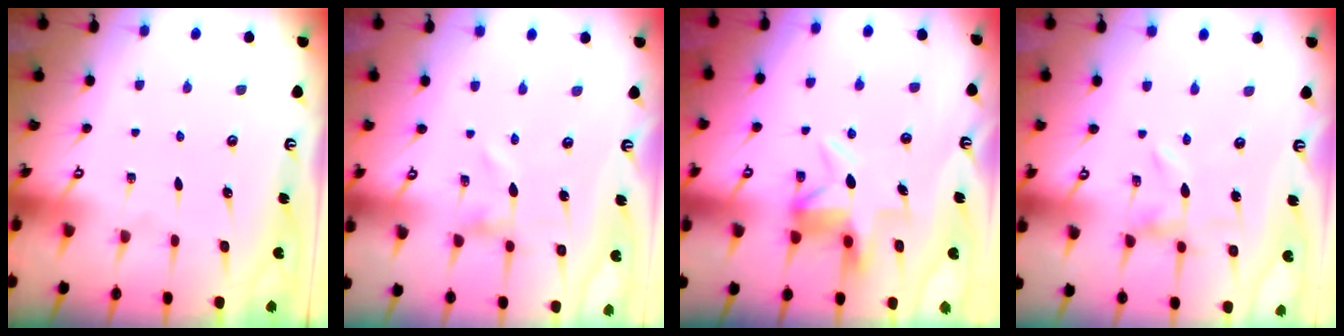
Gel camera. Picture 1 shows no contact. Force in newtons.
{"total": 0.0}
{"total": 6.7, "press": 6.5, "slide": 1.8}
{"total": 0.0}